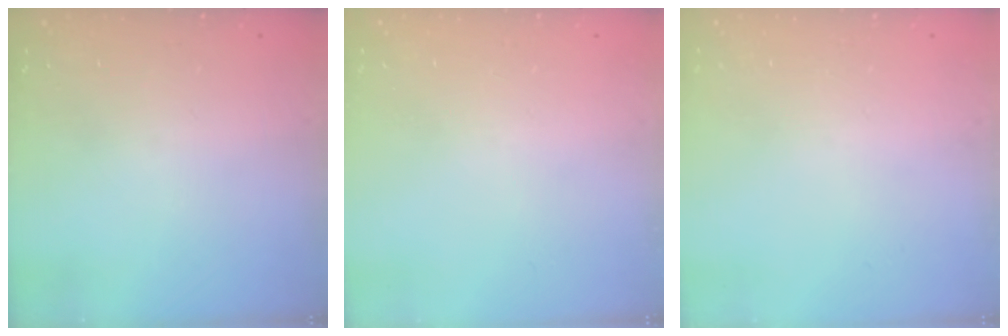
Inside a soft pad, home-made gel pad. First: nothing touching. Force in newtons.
{"total": 0.0}
{"total": 0.0}